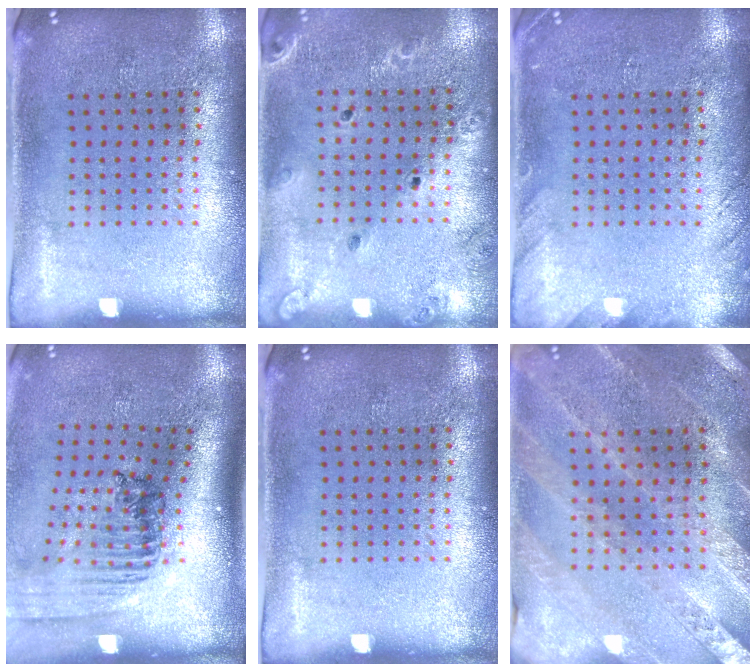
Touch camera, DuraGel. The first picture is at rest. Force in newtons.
{"total": 1.5, "press": 1.4, "slide": 0.2}
{"total": 1.5, "press": 1.5, "slide": 0.2}
{"total": 1.7, "press": 1.4, "slide": 1.0}
{"total": 0.0}
{"total": 1.0, "press": 1.0, "slide": 0.3}